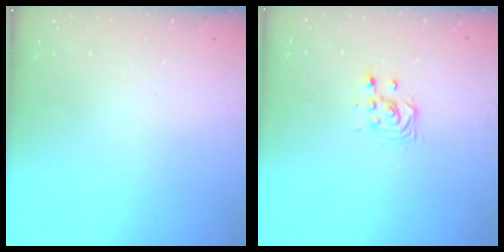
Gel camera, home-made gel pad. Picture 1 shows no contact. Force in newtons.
{"total": 3.9, "press": 3.9, "slide": 0.2}